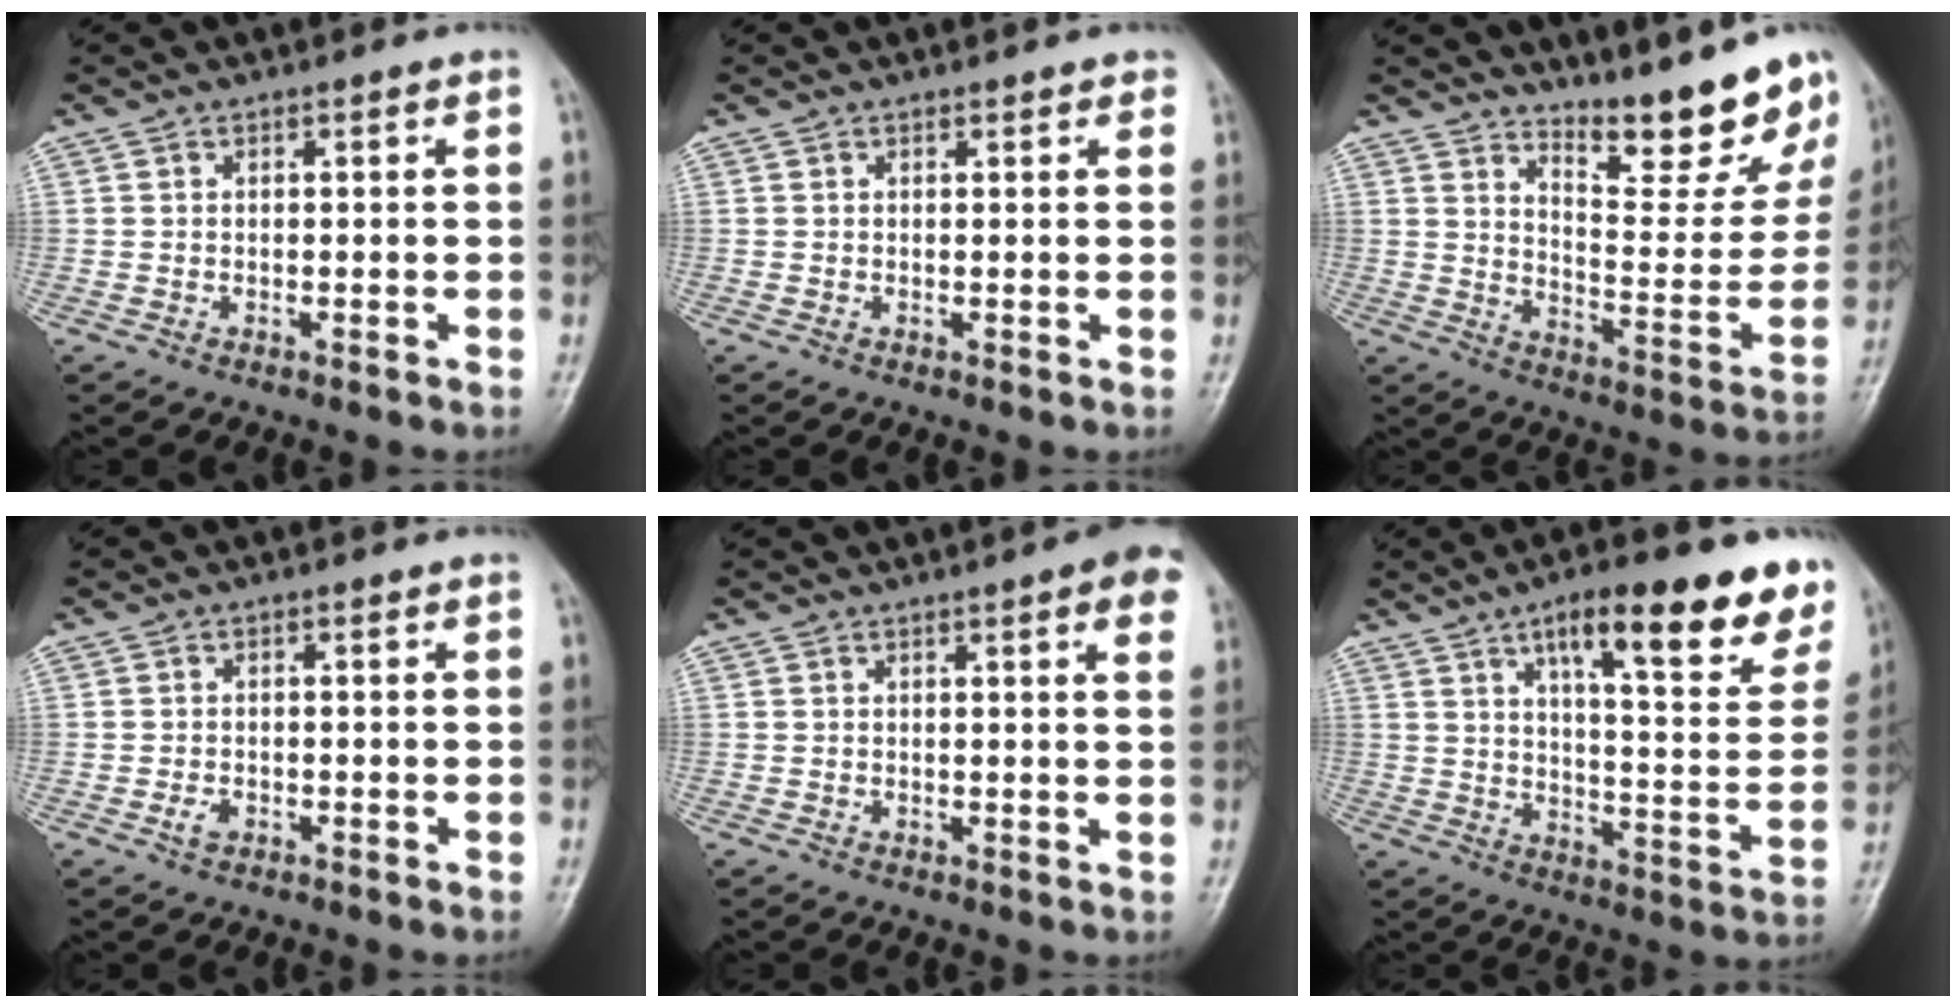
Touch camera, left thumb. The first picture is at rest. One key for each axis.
{"total": 1.3, "fx": 1.0, "fy": 0.6, "fz": 0.6, "tx": -0.002, "ty": -0.001, "tz": 0.008}
{"total": 16.6, "fx": 13.7, "fy": 3.7, "fz": 8.6, "tx": -0.085, "ty": -0.114, "tz": 0.196}
{"total": 1.6, "fx": -0.7, "fy": 1.1, "fz": 1.0, "tx": -0.018, "ty": 0.001, "tz": -0.012}
{"total": 6.1, "fx": 3.0, "fy": 1.1, "fz": 5.2, "tx": -0.050, "ty": -0.002, "tz": 0.031}
{"total": 20.2, "fx": 12.2, "fy": 5.9, "fz": 15.0, "tx": -0.163, "ty": -0.047, "tz": 0.176}